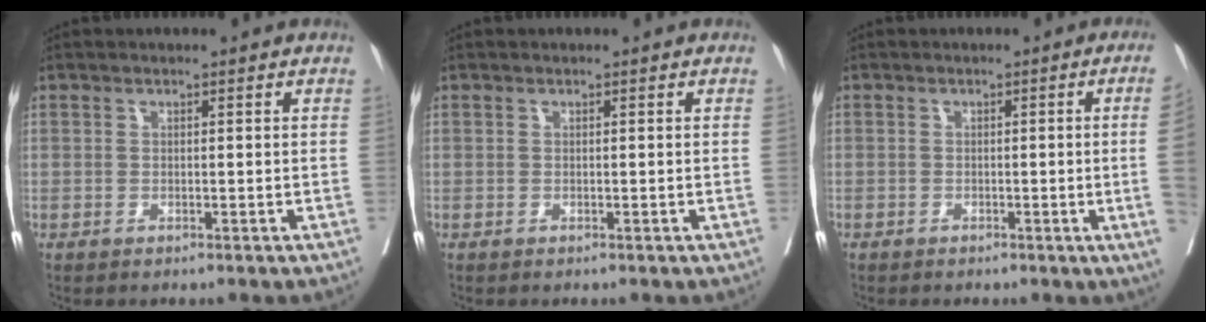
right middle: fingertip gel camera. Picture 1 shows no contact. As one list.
[{"total": 0.0}, {"total": 4.5, "force": [-0.7, -1.7, 4.0], "torque": [-0.047, -0.009, -0.010]}]